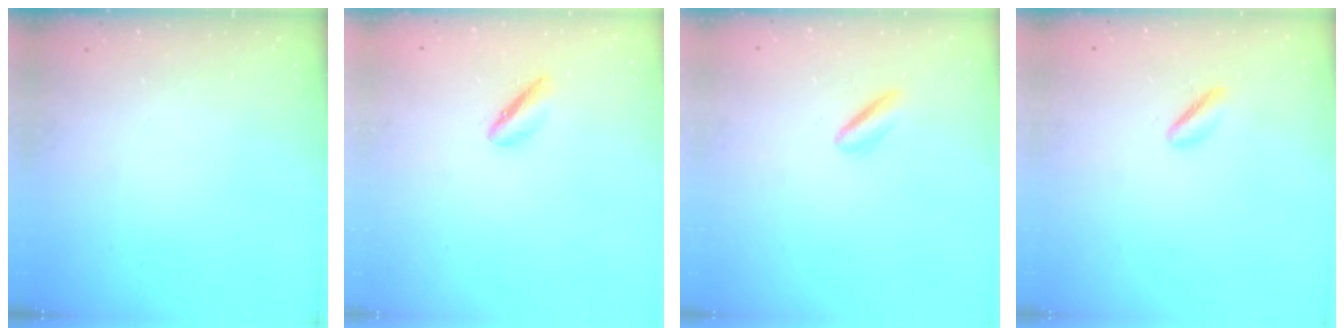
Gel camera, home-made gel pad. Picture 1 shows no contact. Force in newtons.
{"total": 2.3, "press": 2.2, "slide": 0.4}
{"total": 2.4, "press": 2.2, "slide": 0.9}
{"total": 3.0, "press": 2.9, "slide": 0.8}